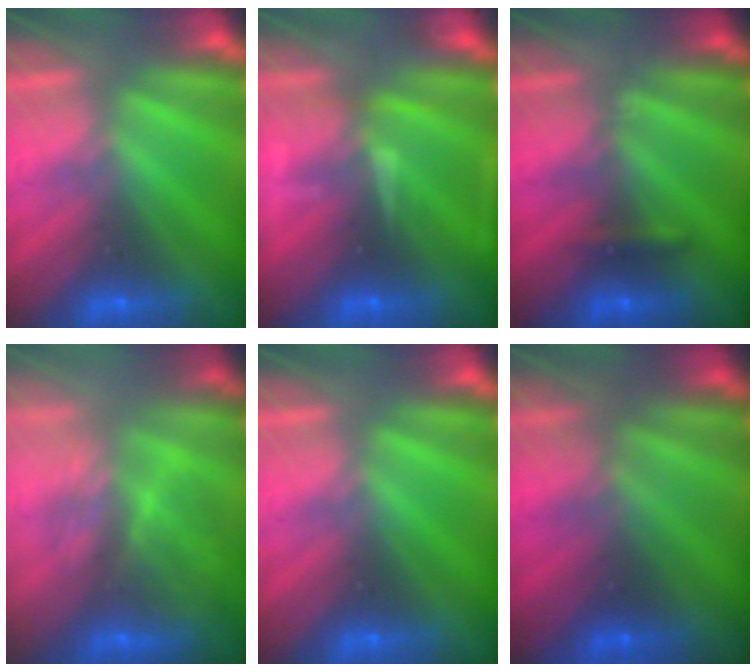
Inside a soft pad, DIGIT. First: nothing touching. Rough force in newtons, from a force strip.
{"total": 7.8}
{"total": 3.5}
{"total": 10.8}
{"total": 0.0}
{"total": 1.9}